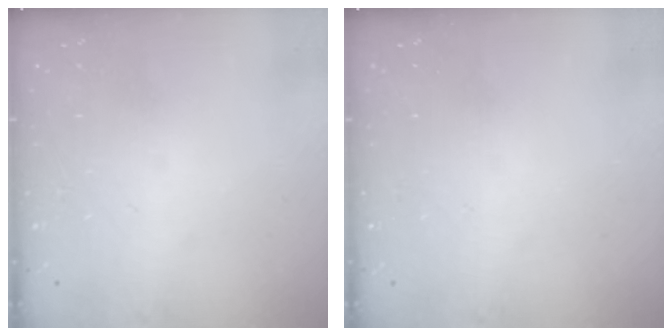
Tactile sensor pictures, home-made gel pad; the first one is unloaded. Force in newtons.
{"total": 0.0}